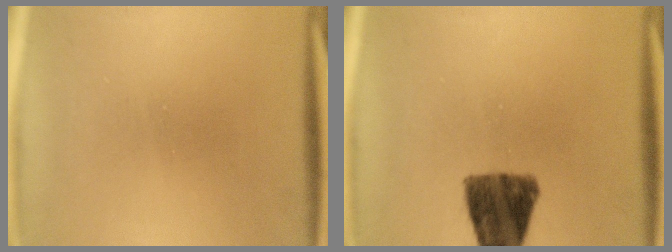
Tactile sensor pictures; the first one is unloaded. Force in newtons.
{"total": 10.3}